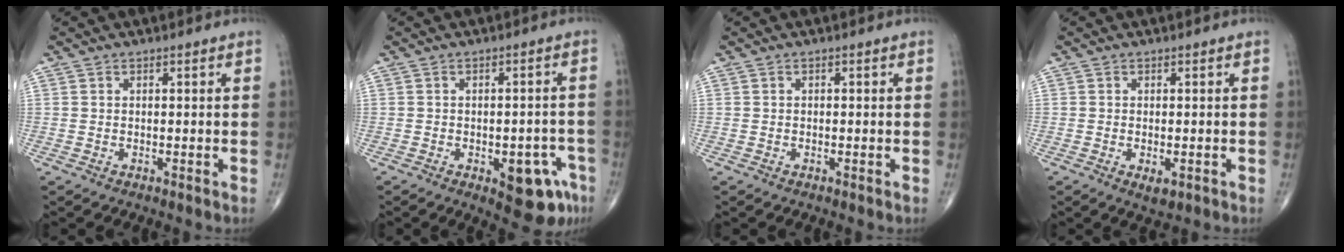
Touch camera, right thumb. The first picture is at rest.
{"total": 9.5, "force": [-4.3, 4.2, 7.4], "torque": [-0.062, 0.023, -0.045]}
{"total": 0.0}
{"total": 2.4, "force": [-0.8, 1.0, 2.0], "torque": [-0.028, -0.003, -0.010]}